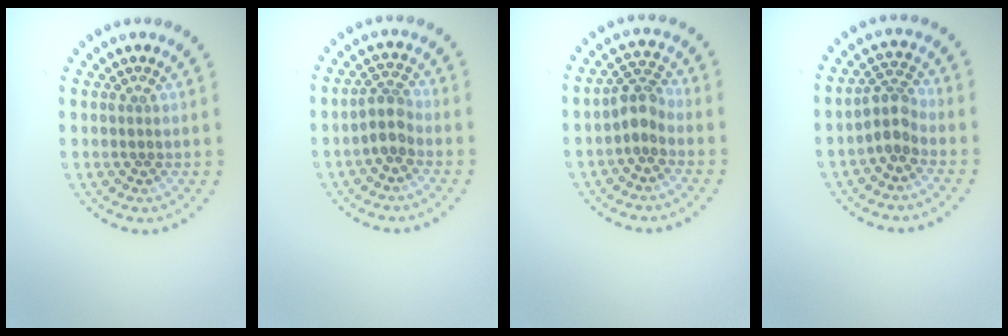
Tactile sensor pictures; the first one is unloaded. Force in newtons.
{"total": 2.1, "press": 1.7, "slide": 1.2}
{"total": 2.3, "press": 1.8, "slide": 1.4}
{"total": 2.3, "press": 1.9, "slide": 1.4}